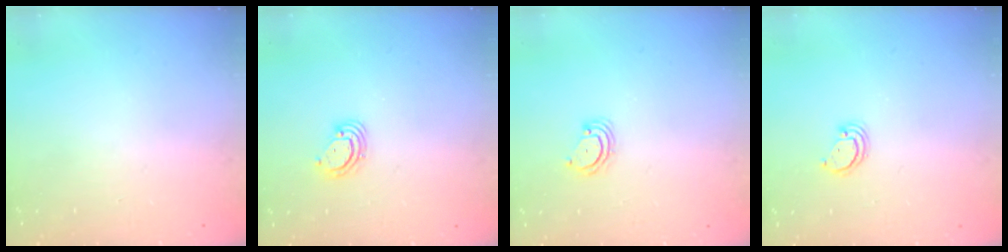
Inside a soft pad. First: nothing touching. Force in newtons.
{"total": 3.6, "press": 3.6, "slide": 0.3}
{"total": 2.3, "press": 2.3, "slide": 0.2}
{"total": 2.8, "press": 2.8, "slide": 0.2}